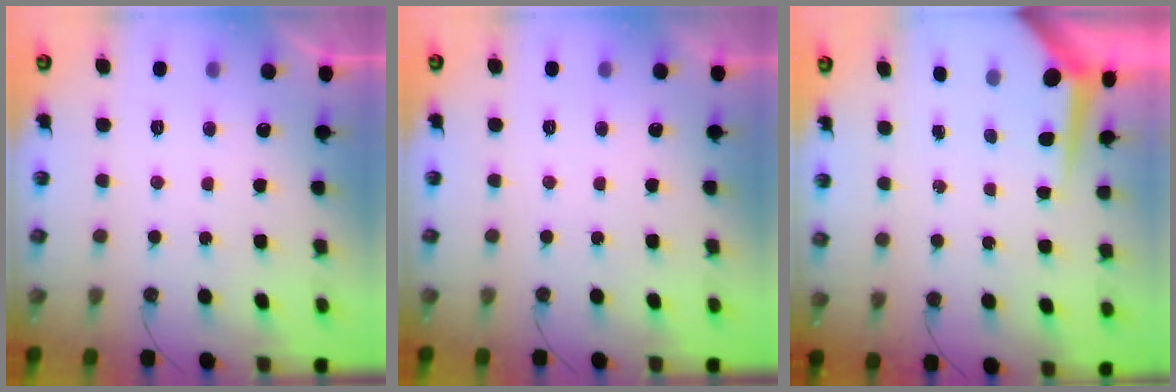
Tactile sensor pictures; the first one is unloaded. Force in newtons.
{"total": 0.0}
{"total": 5.3, "press": 5.3, "slide": 0.4}